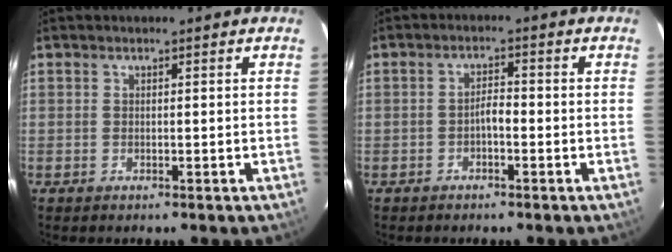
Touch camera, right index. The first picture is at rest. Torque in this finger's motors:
{"motor_torque": [0.41, -0.21, 0.17, 0.05]}